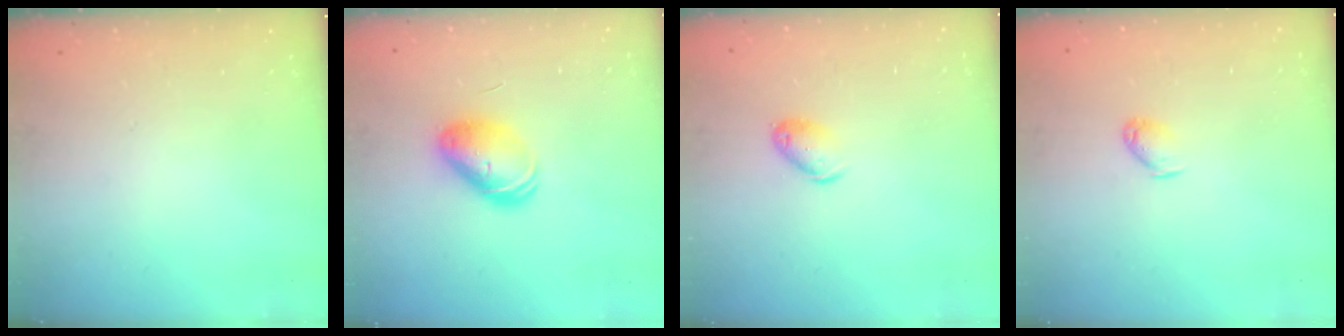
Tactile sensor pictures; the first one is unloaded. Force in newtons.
{"total": 8.8, "press": 8.7, "slide": 0.8}
{"total": 6.2, "press": 6.1, "slide": 0.9}
{"total": 3.6, "press": 3.6, "slide": 0.6}